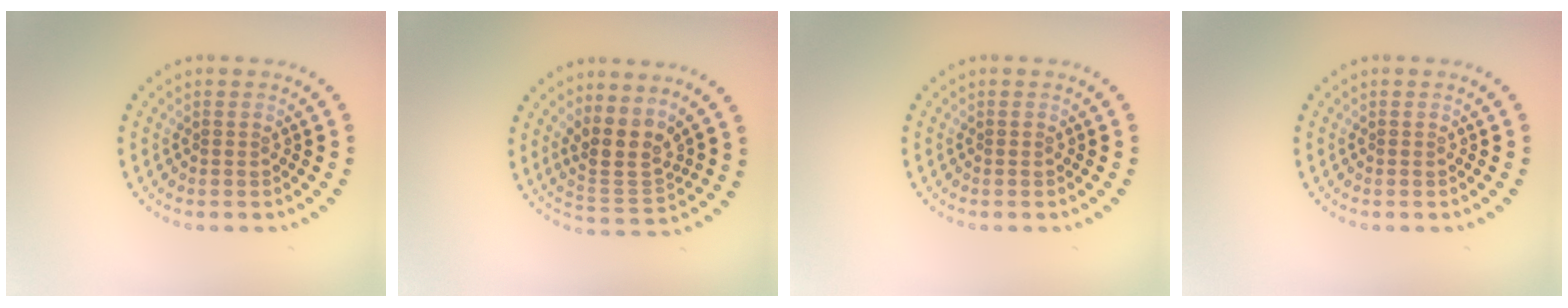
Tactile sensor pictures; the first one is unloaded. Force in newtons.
{"total": 3.9, "press": 3.2, "slide": 2.3}
{"total": 0.0}
{"total": 0.0}